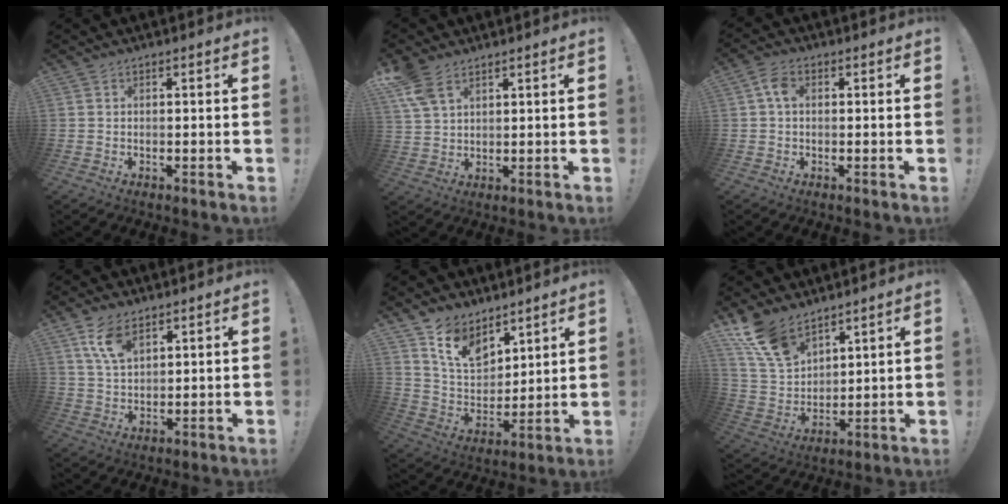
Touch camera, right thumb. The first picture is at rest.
{"total": 8.0, "force": [5.0, 4.4, 4.4], "torque": [-0.088, -0.019, 0.099]}
{"total": 4.3, "force": [0.6, 2.8, 3.2], "torque": [-0.060, 0.011, 0.012]}
{"total": 9.1, "force": [5.4, 4.8, 5.6], "torque": [-0.102, -0.015, 0.102]}
{"total": 11.7, "force": [8.6, 6.8, 4.1], "torque": [-0.086, -0.058, 0.168]}
{"total": 13.8, "force": [10.3, 7.0, 5.9], "torque": [-0.129, -0.058, 0.201]}